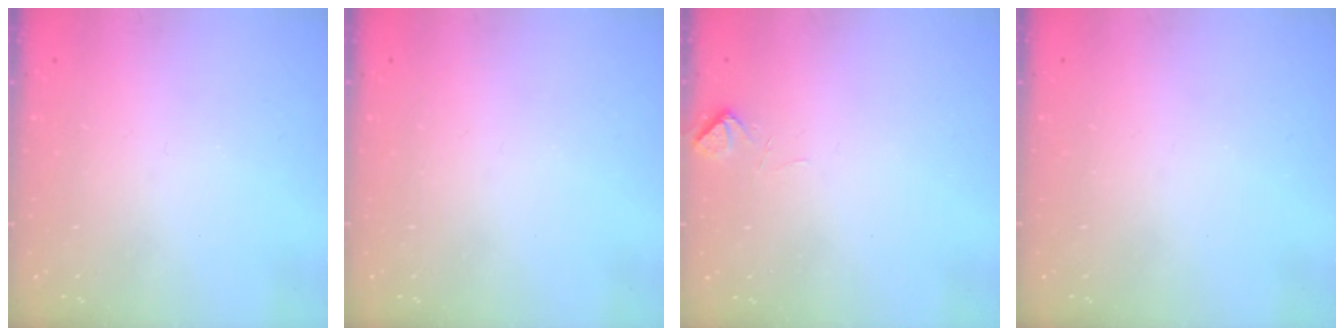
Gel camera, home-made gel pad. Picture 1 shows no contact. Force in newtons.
{"total": 0.0}
{"total": 2.7, "press": 2.6, "slide": 0.6}
{"total": 0.0}